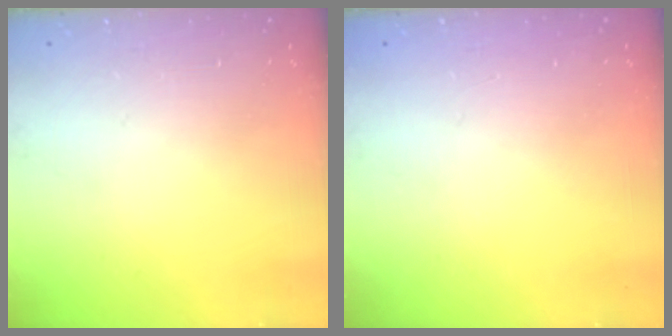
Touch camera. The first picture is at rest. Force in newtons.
{"total": 1.0, "press": 0.0, "slide": 1.0}